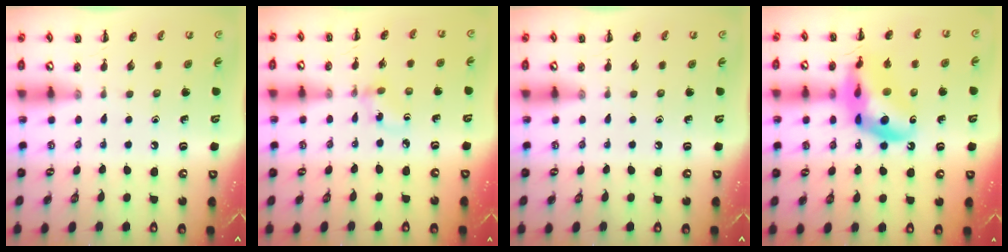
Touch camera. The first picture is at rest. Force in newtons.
{"total": 2.9, "press": 2.7, "slide": 1.2}
{"total": 0.0}
{"total": 17.4, "press": 16.9, "slide": 4.1}